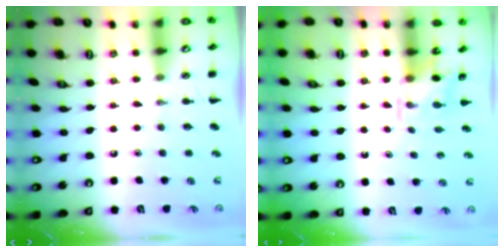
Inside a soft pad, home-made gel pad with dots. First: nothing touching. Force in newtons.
{"total": 3.2, "press": 3.1, "slide": 0.7}